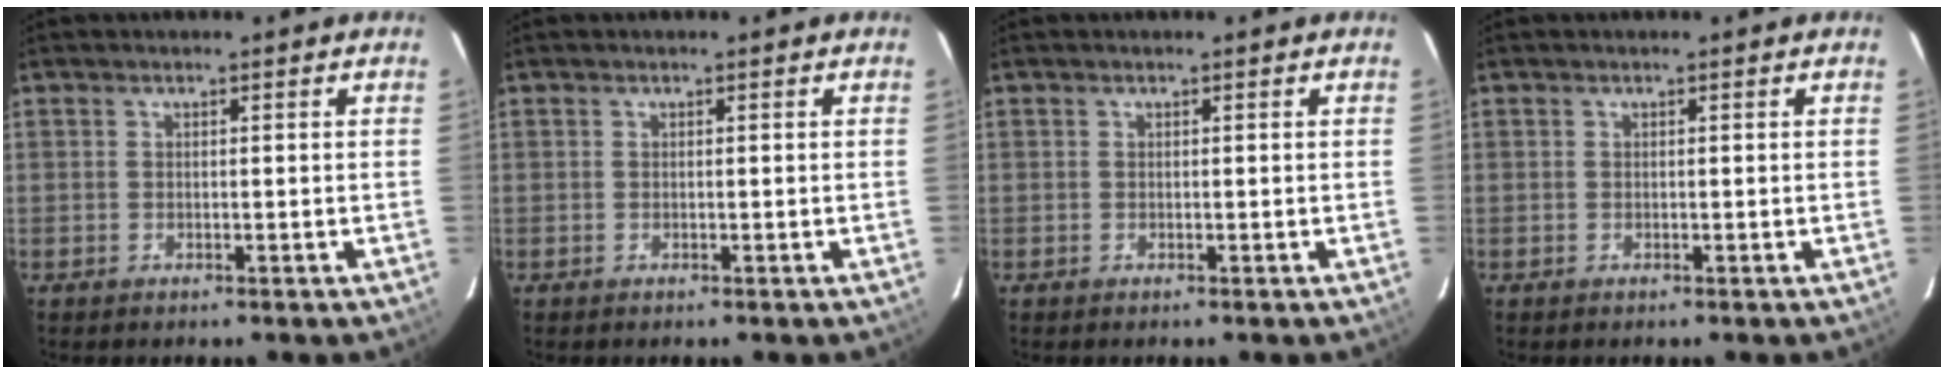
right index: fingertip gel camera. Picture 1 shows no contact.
{"total": 0.0}
{"total": 0.0}
{"total": 0.0}